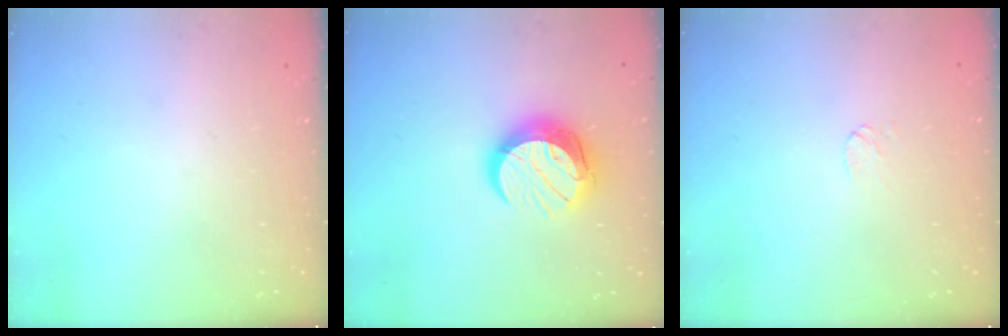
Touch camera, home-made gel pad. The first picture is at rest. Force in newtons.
{"total": 12.5, "press": 12.5, "slide": 1.2}
{"total": 3.6, "press": 3.6, "slide": 0.4}